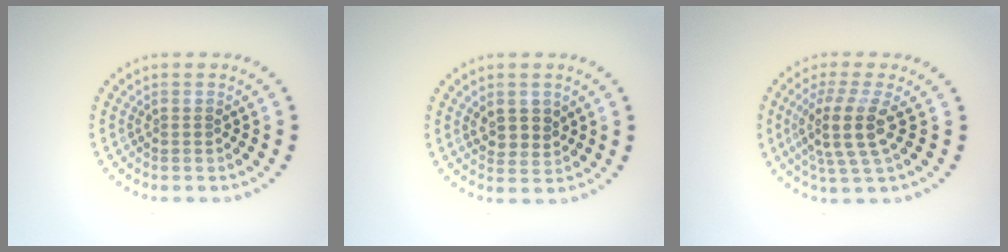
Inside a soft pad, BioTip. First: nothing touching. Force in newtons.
{"total": 2.4, "press": 2.3, "slide": 0.9}
{"total": 4.3, "press": 3.3, "slide": 2.8}